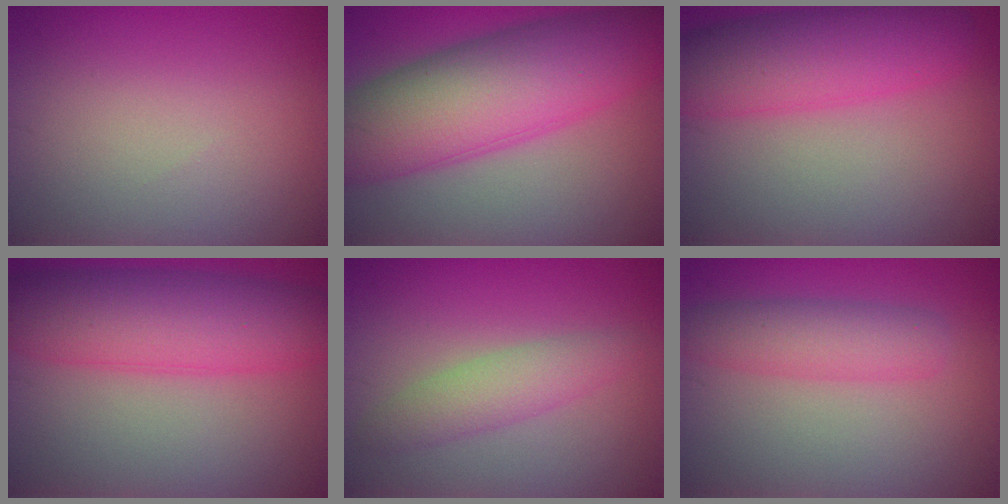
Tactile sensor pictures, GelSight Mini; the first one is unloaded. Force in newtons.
{"total": 11.7, "press": 11.7, "slide": 0.1}
{"total": 7.8, "press": 7.8, "slide": 0.5}
{"total": 8.8, "press": 8.8, "slide": 0.2}
{"total": 2.9, "press": 2.9, "slide": 0.1}
{"total": 3.7, "press": 3.7, "slide": 0.1}